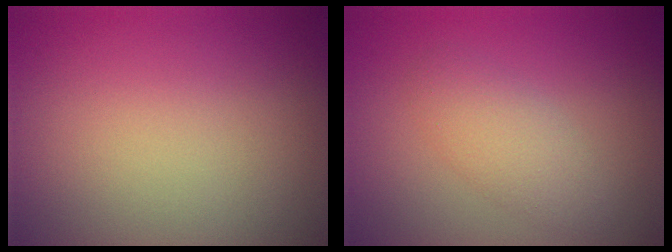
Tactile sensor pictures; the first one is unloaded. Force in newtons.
{"total": 2.8, "press": 2.8, "slide": 0.0}